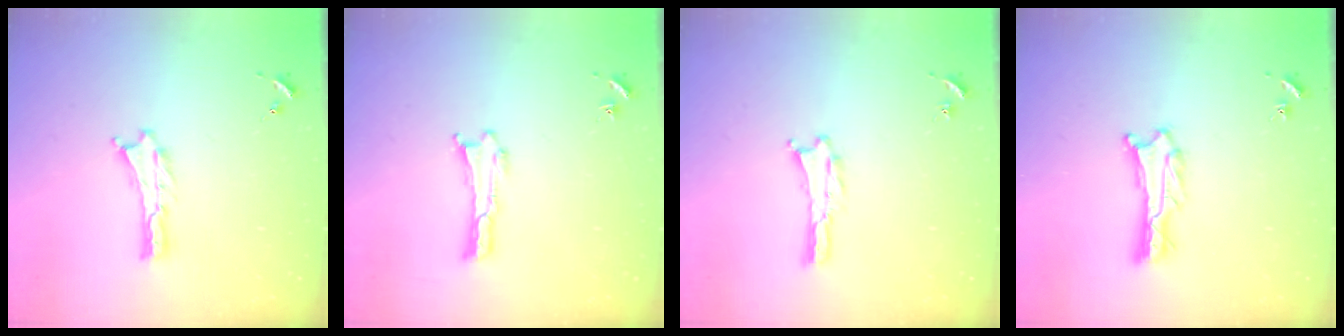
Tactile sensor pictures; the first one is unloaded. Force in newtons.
{"total": 0.0}
{"total": 0.0}
{"total": 1.0, "press": 1.0, "slide": 0.1}